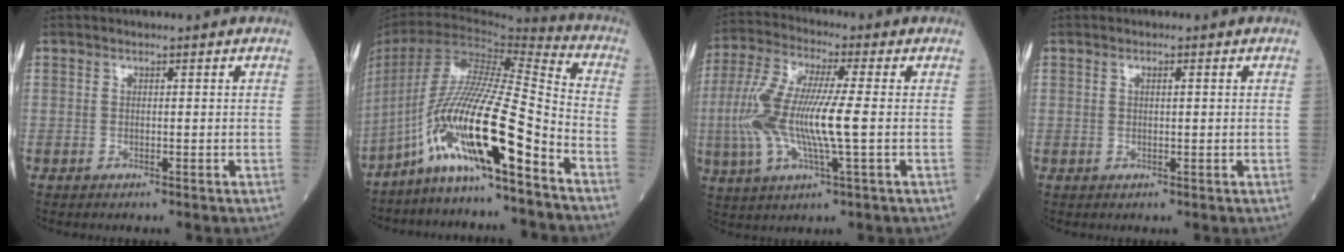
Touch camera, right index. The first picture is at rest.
{"total": 20.6, "force": [-11.8, 1.3, 16.9], "torque": [-0.350, -0.013, -0.218]}
{"total": 13.3, "force": [-1.2, 1.9, 13.1], "torque": [-0.292, 0.001, -0.027]}
{"total": 0.9, "force": [0.3, 0.3, 0.8], "torque": [-0.022, 0.002, 0.006]}